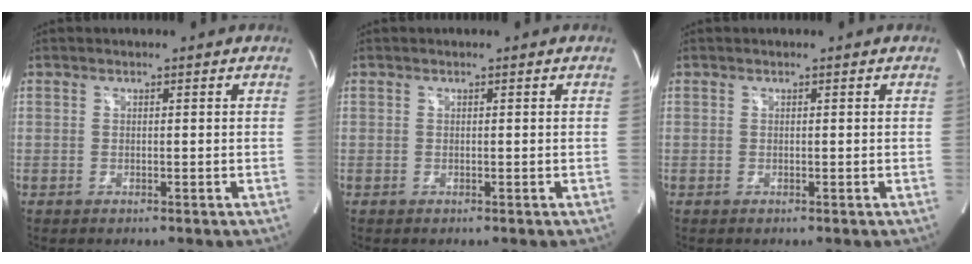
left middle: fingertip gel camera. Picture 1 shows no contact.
{"total": 0.0}
{"total": 0.0}